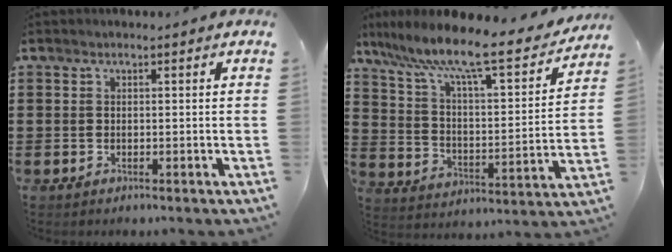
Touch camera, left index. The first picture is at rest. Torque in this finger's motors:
{"motor_torque": [2.14, 0.00, 0.17, -0.02]}